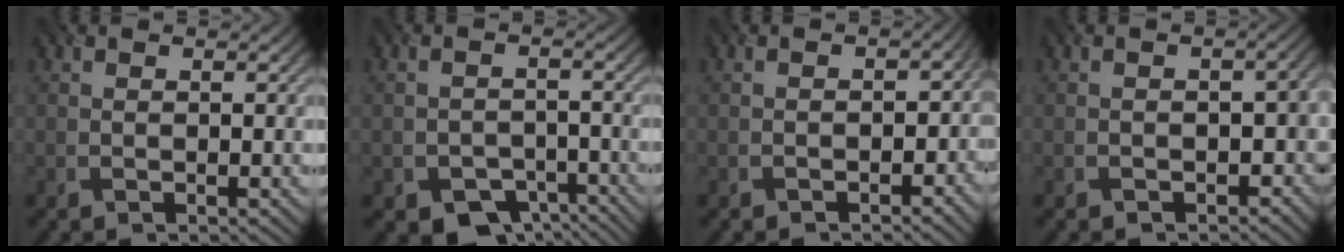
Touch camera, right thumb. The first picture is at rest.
{"total": 5.5, "force": [-3.8, 3.2, 2.3], "torque": [-0.034, -0.013, -0.058]}
{"total": 2.6, "force": [-1.4, 1.9, 1.2], "torque": [-0.004, -0.006, -0.018]}
{"total": 4.0, "force": [-1.6, 2.9, 2.3], "torque": [-0.024, -0.015, -0.020]}